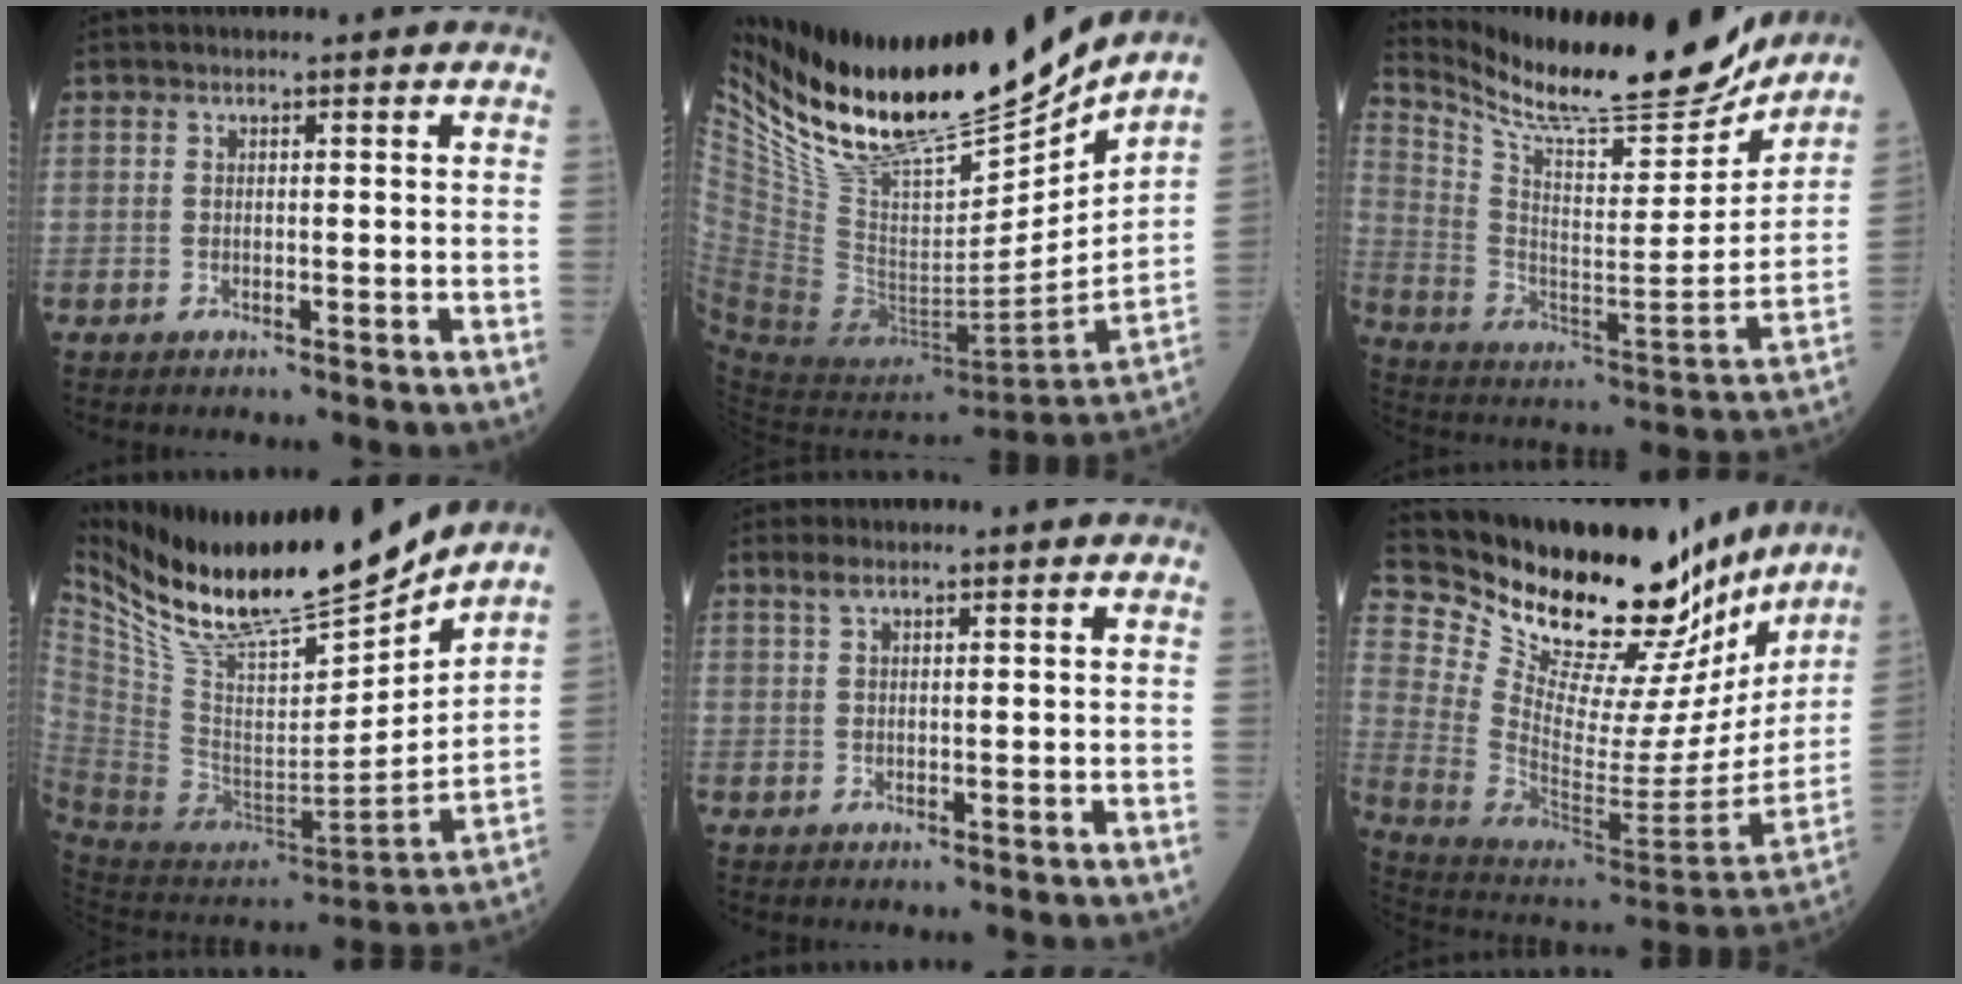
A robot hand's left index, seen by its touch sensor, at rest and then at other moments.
{"total": 26.5, "force": [23.1, 5.3, 11.9], "torque": [-0.209, -0.045, 0.388]}
{"total": 22.8, "force": [20.6, 3.3, 9.3], "torque": [-0.177, -0.055, 0.318]}
{"total": 23.7, "force": [20.2, 2.9, 12.1], "torque": [-0.221, -0.029, 0.353]}
{"total": 1.3, "force": [1.0, 0.2, 0.8], "torque": [-0.023, 0.010, 0.024]}
{"total": 30.1, "force": [25.8, 8.6, 13.0], "torque": [-0.214, -0.055, 0.377]}